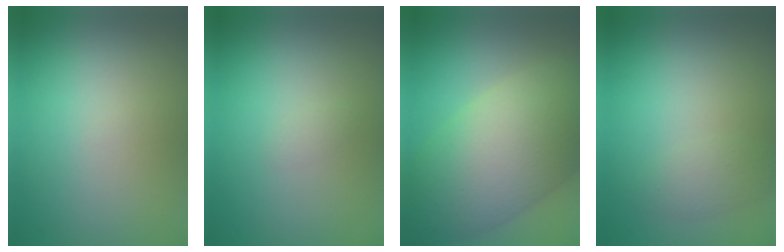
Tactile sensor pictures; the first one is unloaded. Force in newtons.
{"total": 0.5, "press": 0.5, "slide": 0.1}
{"total": 10.9, "press": 10.9, "slide": 0.2}
{"total": 1.6, "press": 1.6, "slide": 0.1}